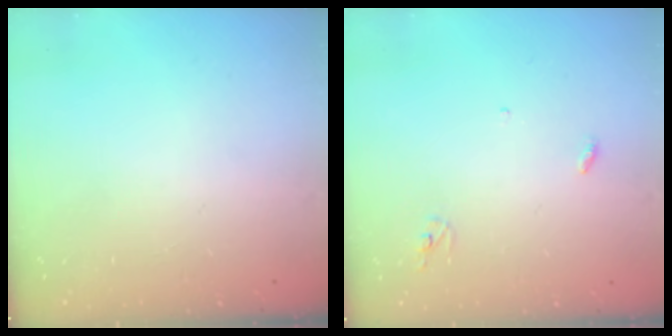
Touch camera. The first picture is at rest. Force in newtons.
{"total": 3.0, "press": 2.9, "slide": 0.2}